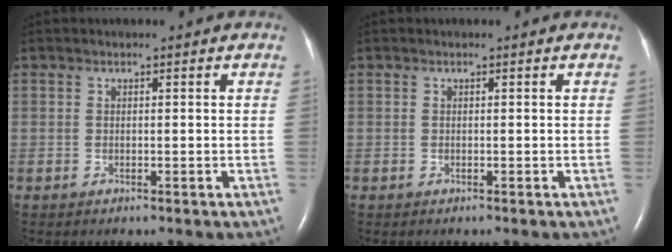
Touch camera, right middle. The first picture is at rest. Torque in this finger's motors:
{"motor_torque": [0.18, -0.15, -0.02, 0.00]}